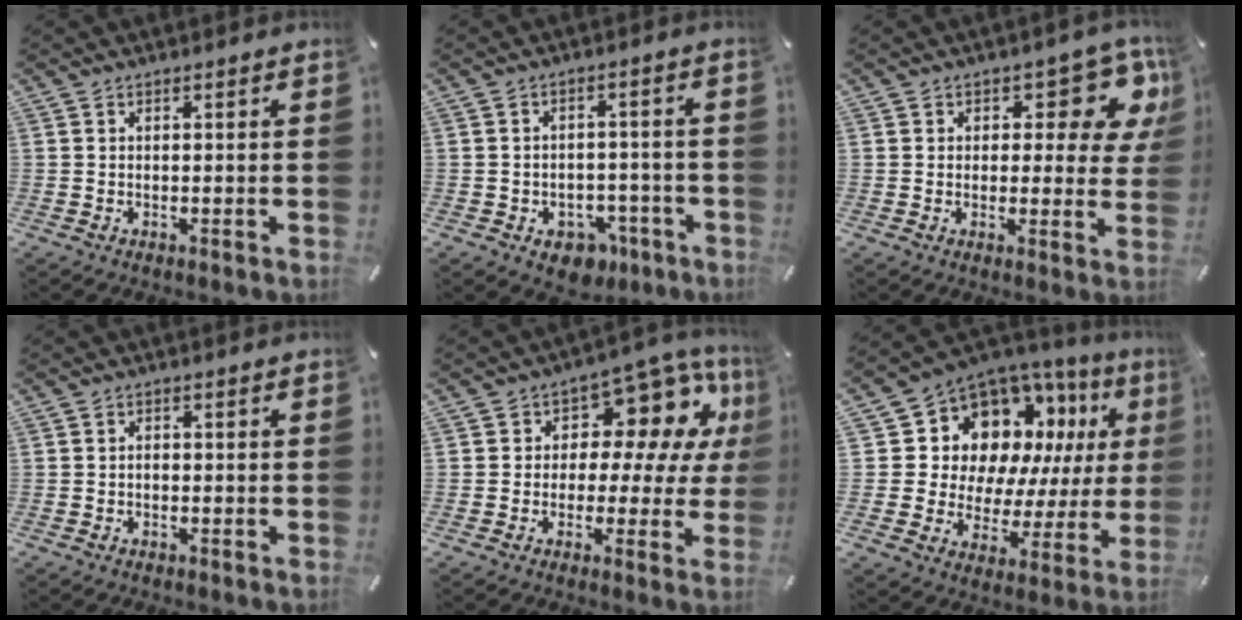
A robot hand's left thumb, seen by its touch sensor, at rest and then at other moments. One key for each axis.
{"total": 6.4, "fx": -3.4, "fy": 4.8, "fz": 2.5, "tx": -0.029, "ty": 0.029, "tz": -0.057}
{"total": 10.1, "fx": 5.1, "fy": 5.6, "fz": 6.7, "tx": -0.069, "ty": -0.030, "tz": 0.084}
{"total": 1.1, "fx": -0.4, "fy": 0.8, "fz": 0.7, "tx": -0.016, "ty": 0.003, "tz": -0.010}
{"total": 10.5, "fx": 4.8, "fy": 7.0, "fz": 6.2, "tx": -0.085, "ty": -0.042, "tz": 0.084}
{"total": 12.8, "fx": 6.8, "fy": 9.8, "fz": 4.8, "tx": -0.087, "ty": -0.075, "tz": 0.132}